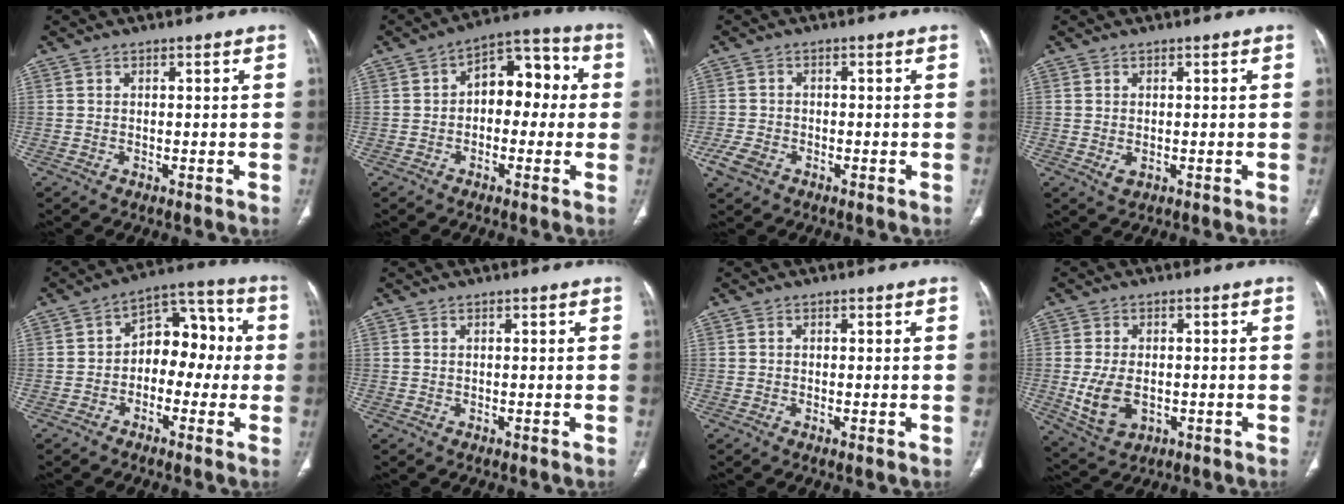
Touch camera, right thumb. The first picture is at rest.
{"total": 10.5, "force": [0.3, 6.8, 7.9], "torque": [-0.071, 0.040, -0.009]}
{"total": 4.2, "force": [-2.2, 2.6, 2.4], "torque": [-0.055, 0.005, -0.041]}
{"total": 1.8, "force": [-0.3, 1.1, 1.4], "torque": [-0.029, -0.003, -0.002]}
{"total": 11.2, "force": [-0.8, 7.6, 8.2], "torque": [-0.067, 0.048, -0.028]}
{"total": 0.0}
{"total": 0.7, "force": [-0.2, 0.1, 0.7], "torque": [-0.019, -0.003, -0.004]}
{"total": 8.1, "force": [-1.3, 5.2, 6.0], "torque": [-0.115, -0.002, -0.010]}